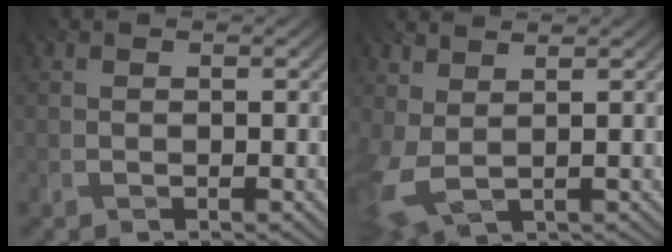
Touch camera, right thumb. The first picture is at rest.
{"total": 6.5, "force": [1.1, 3.8, 5.2], "torque": [-0.159, -0.007, 0.033]}